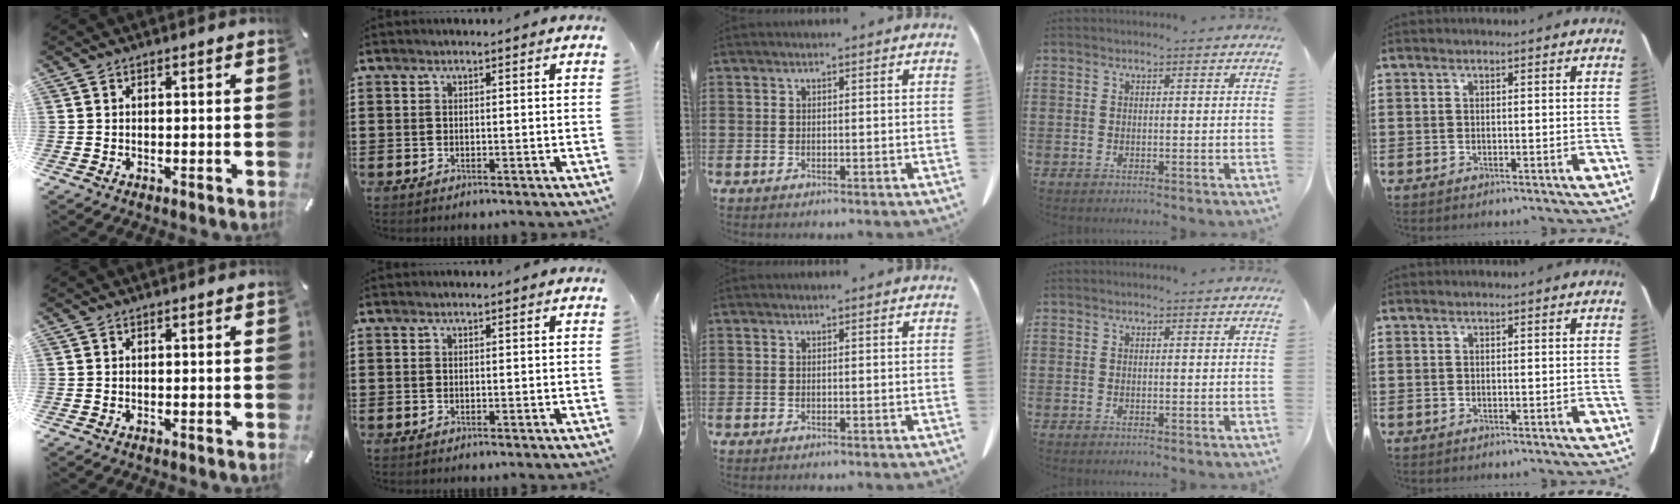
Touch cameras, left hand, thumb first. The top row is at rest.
{}